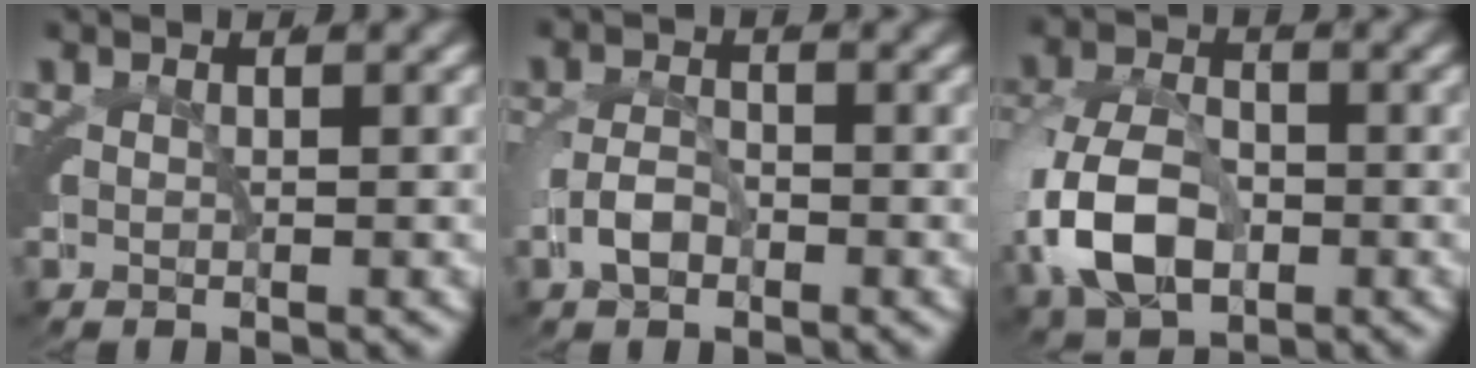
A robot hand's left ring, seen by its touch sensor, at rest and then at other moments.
{"total": 2.0, "force": [-1.0, 1.1, 1.4], "torque": [-0.028, -0.005, -0.015]}
{"total": 6.7, "force": [-1.4, 4.4, 4.8], "torque": [-0.113, -0.021, -0.011]}